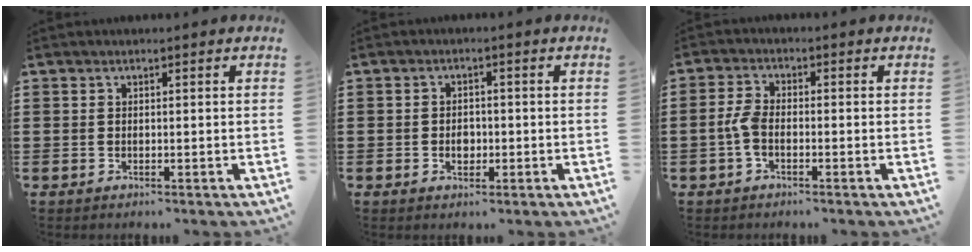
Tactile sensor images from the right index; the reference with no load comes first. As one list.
[{"total": 2.1, "force": [-0.6, 1.5, 1.4], "torque": [-0.020, 0.000, -0.014]}, {"total": 3.7, "force": [-1.1, 1.6, 3.1], "torque": [-0.085, -0.003, -0.029]}]